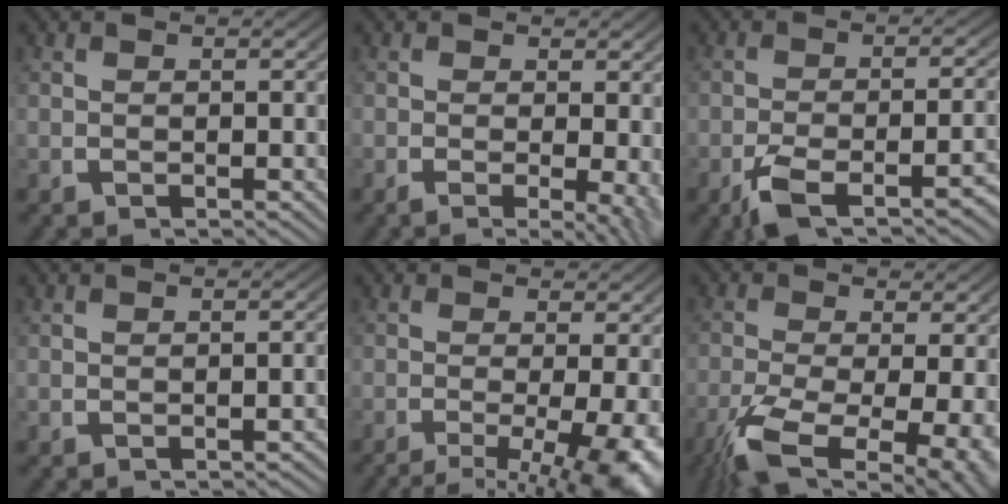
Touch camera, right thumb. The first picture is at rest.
{"total": 4.0, "force": [-1.3, 1.5, 3.5], "torque": [-0.047, -0.026, -0.013]}
{"total": 6.0, "force": [-3.8, 2.0, 4.2], "torque": [-0.073, -0.012, -0.054]}
{"total": 0.8, "force": [-0.7, 0.1, 0.3], "torque": [-0.008, 0.002, -0.010]}
{"total": 8.6, "force": [-3.9, 3.7, 6.7], "torque": [-0.103, -0.039, -0.045]}
{"total": 11.2, "force": [-4.7, 5.6, 8.5], "torque": [-0.173, -0.051, -0.051]}